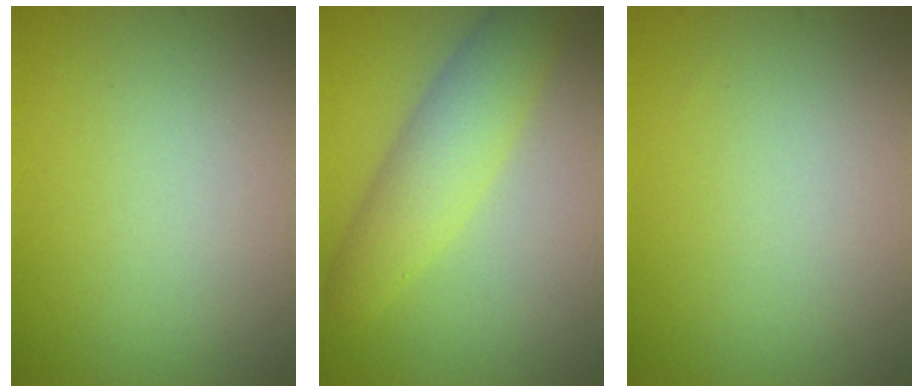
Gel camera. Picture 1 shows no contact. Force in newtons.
{"total": 4.6, "press": 4.6, "slide": 0.2}
{"total": 0.0}